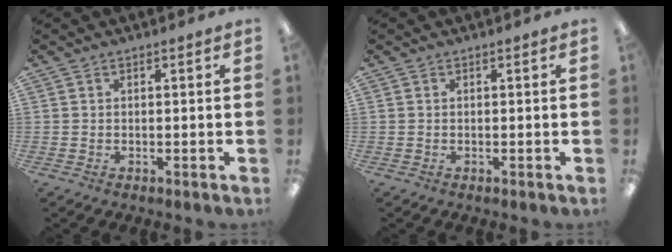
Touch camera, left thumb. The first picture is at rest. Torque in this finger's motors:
{"motor_torque": [0.00, 0.00, 0.01, -0.01, 0.00]}